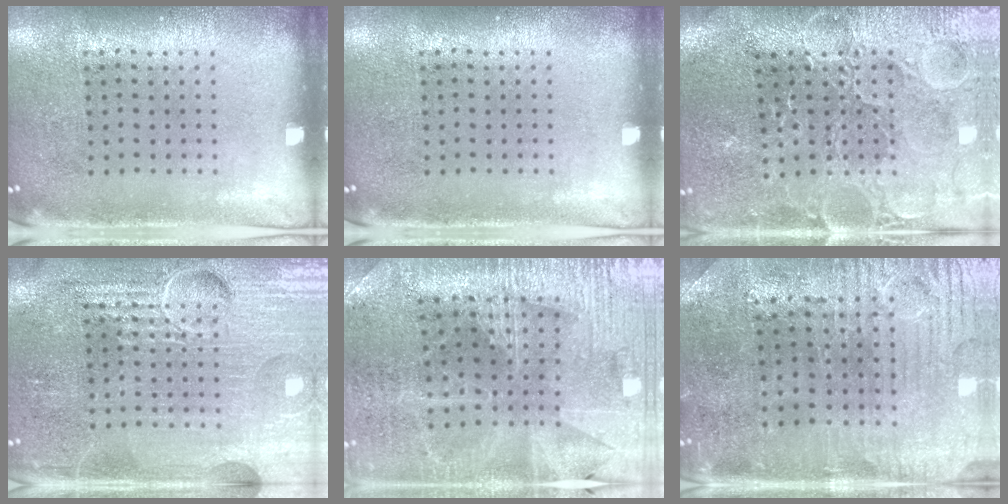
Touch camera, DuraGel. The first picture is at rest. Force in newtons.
{"total": 0.0}
{"total": 3.6, "press": 3.5, "slide": 0.8}
{"total": 7.2, "press": 7.2, "slide": 0.9}
{"total": 3.0, "press": 3.0, "slide": 0.4}
{"total": 1.7, "press": 1.7, "slide": 0.5}